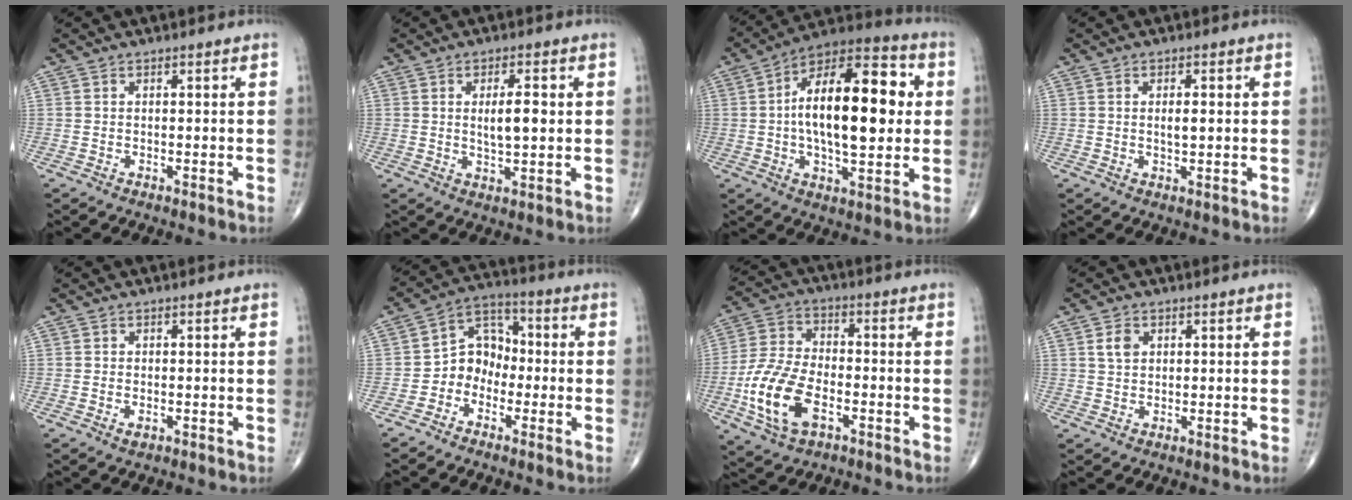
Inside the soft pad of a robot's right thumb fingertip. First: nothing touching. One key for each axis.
{"total": 5.8, "fx": 0.9, "fy": 2.0, "fz": 5.4, "tx": -0.084, "ty": -0.006, "tz": 0.017}
{"total": 22.1, "fx": 2.0, "fy": 9.8, "fz": 19.7, "tx": -0.300, "ty": 0.023, "tz": 0.022}
{"total": 2.6, "fx": 0.4, "fy": 1.0, "fz": 2.4, "tx": -0.040, "ty": -0.002, "tz": 0.006}
{"total": 1.2, "fx": -0.4, "fy": 0.7, "fz": 0.9, "tx": -0.015, "ty": 0.000, "tz": -0.004}
{"total": 7.8, "fx": -2.2, "fy": 6.4, "fz": 3.9, "tx": -0.031, "ty": 0.040, "tz": -0.059}
{"total": 14.0, "fx": -4.7, "fy": 7.9, "fz": 10.6, "tx": -0.217, "ty": 0.017, "tz": -0.088}
{"total": 2.9, "fx": 1.0, "fy": 2.1, "fz": 1.7, "tx": -0.025, "ty": -0.001, "tz": 0.020}